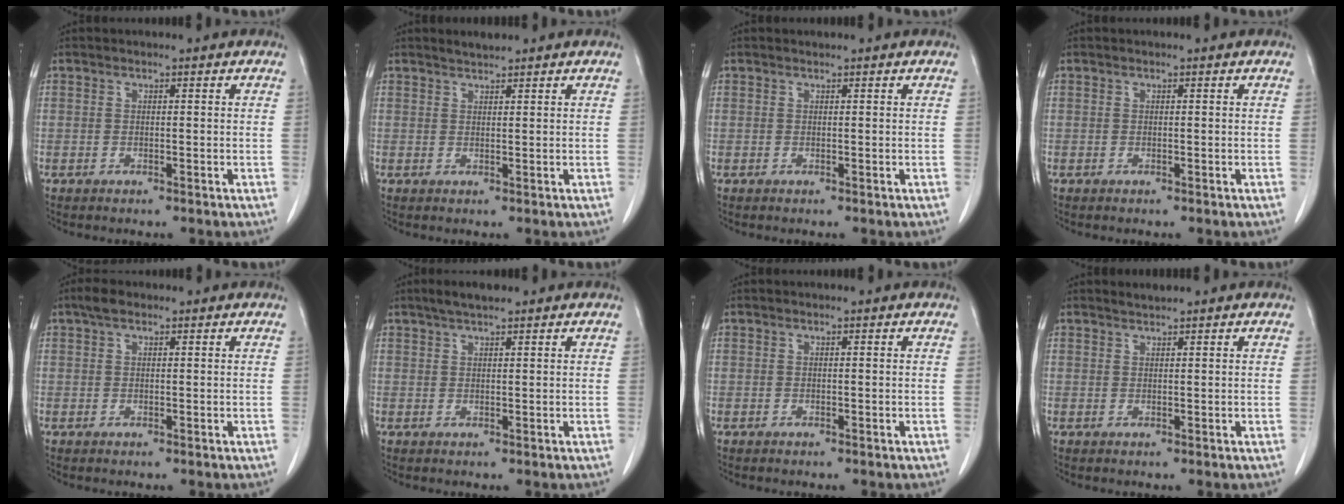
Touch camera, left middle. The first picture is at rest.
{"total": 1.3, "force": [1.3, 0.1, 0.3], "torque": [-0.012, 0.003, 0.027]}
{"total": 0.0}
{"total": 0.0}
{"total": 2.1, "force": [1.4, 1.0, 1.2], "torque": [-0.027, 0.015, 0.023]}
{"total": 2.9, "force": [2.3, 0.6, 1.8], "torque": [-0.038, 0.010, 0.042]}
{"total": 0.0}
{"total": 0.9, "force": [0.8, -0.2, 0.0], "torque": [-0.007, 0.001, 0.019]}